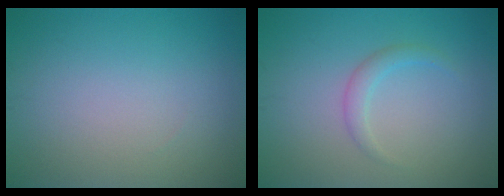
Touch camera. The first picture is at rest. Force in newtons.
{"total": 1.5, "press": 1.5, "slide": 0.1}